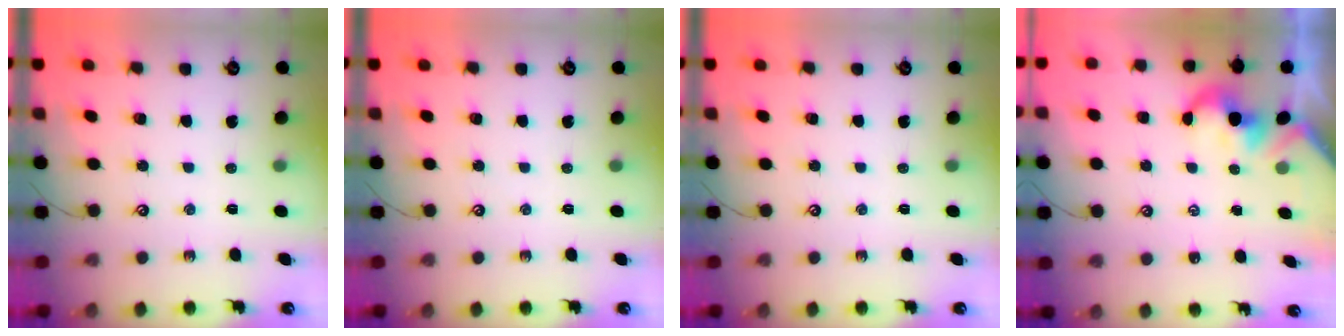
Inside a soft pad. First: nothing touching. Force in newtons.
{"total": 0.0}
{"total": 0.0}
{"total": 1.4, "press": 1.3, "slide": 0.3}